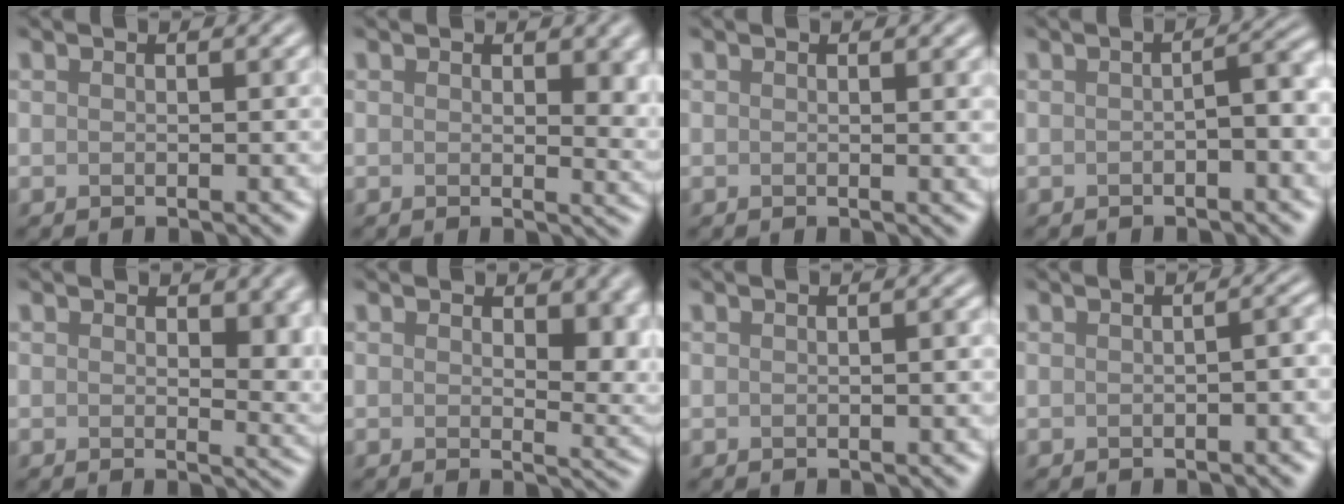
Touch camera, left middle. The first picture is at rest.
{"total": 3.4, "force": [0.9, 1.8, 2.7], "torque": [-0.024, -0.005, 0.013]}
{"total": 1.1, "force": [0.2, 0.3, 1.1], "torque": [-0.007, 0.000, 0.001]}
{"total": 2.4, "force": [-0.6, 0.6, 2.2], "torque": [-0.035, 0.008, -0.010]}
{"total": 3.8, "force": [1.1, 2.1, 3.0], "torque": [-0.030, -0.008, 0.019]}
{"total": 4.4, "force": [1.4, 2.5, 3.3], "torque": [-0.038, -0.011, 0.023]}
{"total": 0.8, "force": [-0.2, 0.1, 0.7], "torque": [-0.010, 0.004, -0.002]}
{"total": 1.8, "force": [-0.5, 0.6, 1.7], "torque": [-0.020, 0.005, -0.004]}